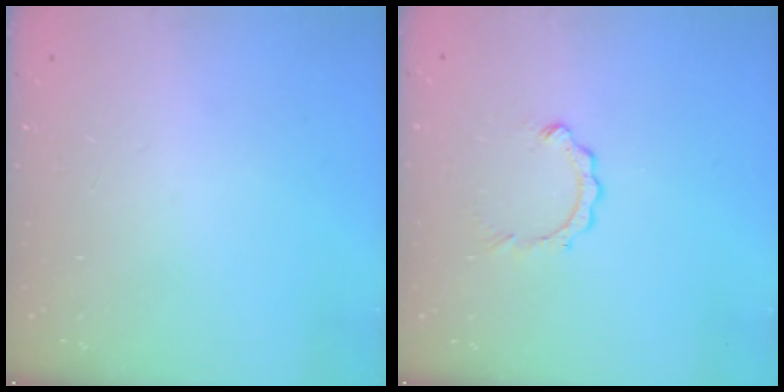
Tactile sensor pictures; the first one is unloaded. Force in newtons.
{"total": 2.5, "press": 2.4, "slide": 0.4}